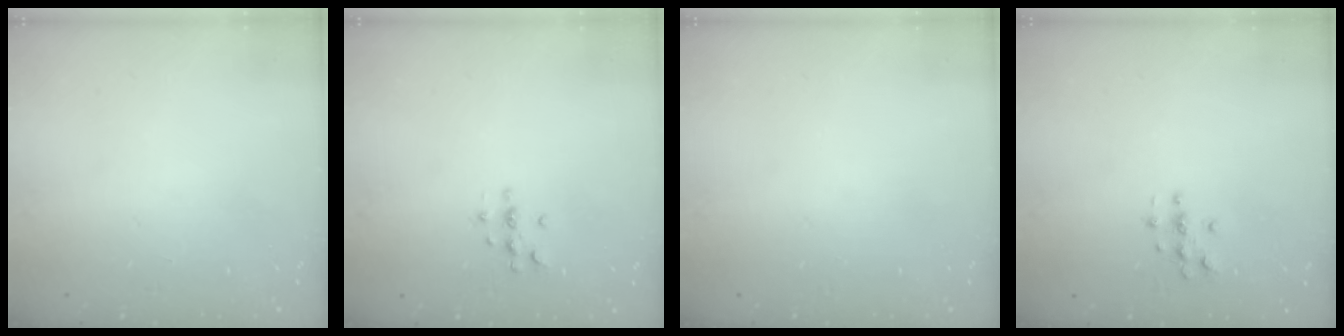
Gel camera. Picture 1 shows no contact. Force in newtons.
{"total": 4.9, "press": 4.9, "slide": 0.5}
{"total": 0.0}
{"total": 2.8, "press": 2.8, "slide": 0.3}